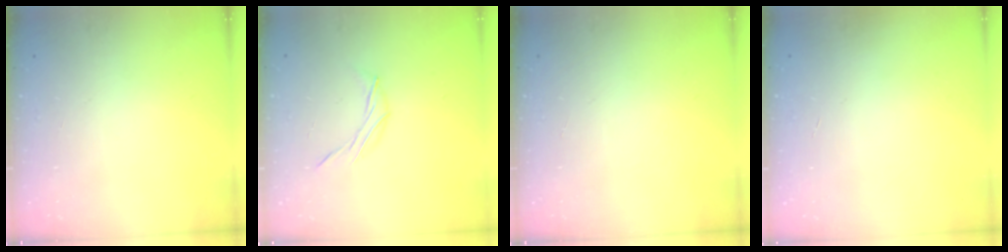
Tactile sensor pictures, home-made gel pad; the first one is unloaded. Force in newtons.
{"total": 5.5, "press": 5.4, "slide": 0.9}
{"total": 0.0}
{"total": 0.0}